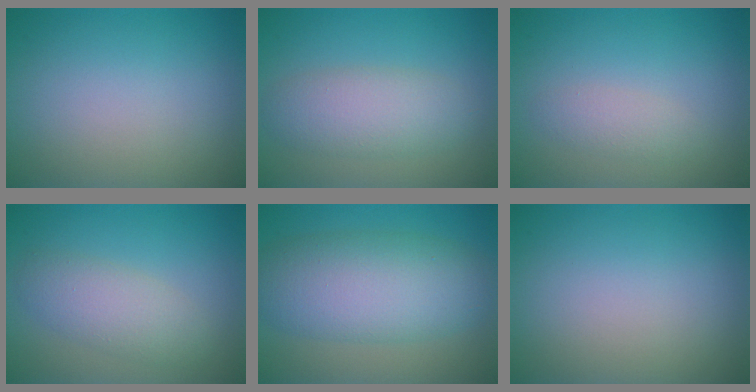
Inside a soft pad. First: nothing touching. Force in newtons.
{"total": 4.1, "press": 4.0, "slide": 0.2}
{"total": 1.5, "press": 1.5, "slide": 0.1}
{"total": 3.4, "press": 3.4, "slide": 0.1}
{"total": 8.1, "press": 8.1, "slide": 0.1}
{"total": 0.0}